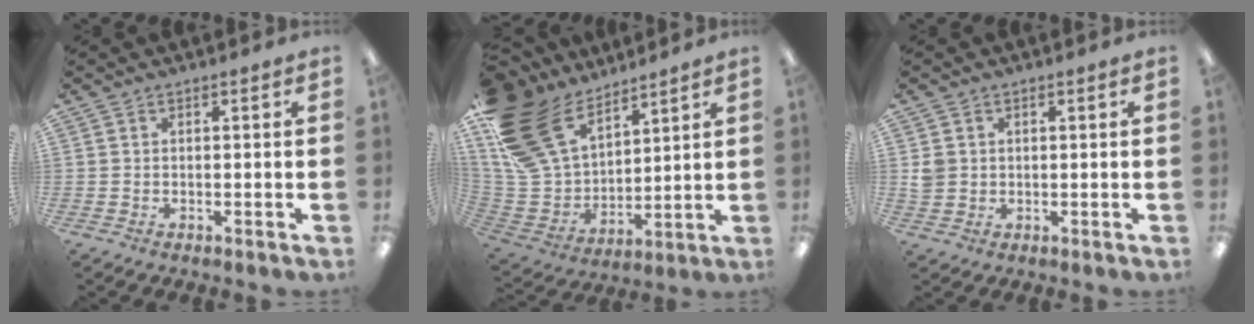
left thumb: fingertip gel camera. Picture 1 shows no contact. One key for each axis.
{"total": 22.0, "fx": 13.5, "fy": 13.2, "fz": 11.4, "tx": -0.264, "ty": -0.065, "tz": 0.258}
{"total": 2.9, "fx": 0.6, "fy": 2.8, "fz": 0.6, "tx": -0.009, "ty": 0.001, "tz": 0.008}